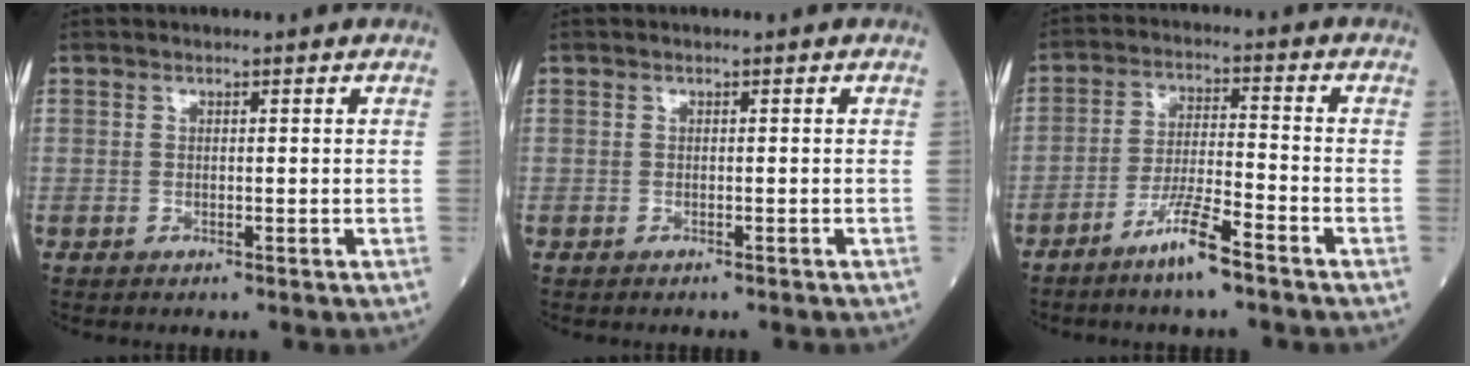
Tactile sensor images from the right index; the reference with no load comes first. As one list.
[{"total": 0.8, "force": [-0.8, 0.0, 0.2], "torque": [-0.004, -0.001, -0.012]}, {"total": 7.2, "force": [-5.1, 0.0, 5.1], "torque": [-0.098, -0.010, -0.101]}]